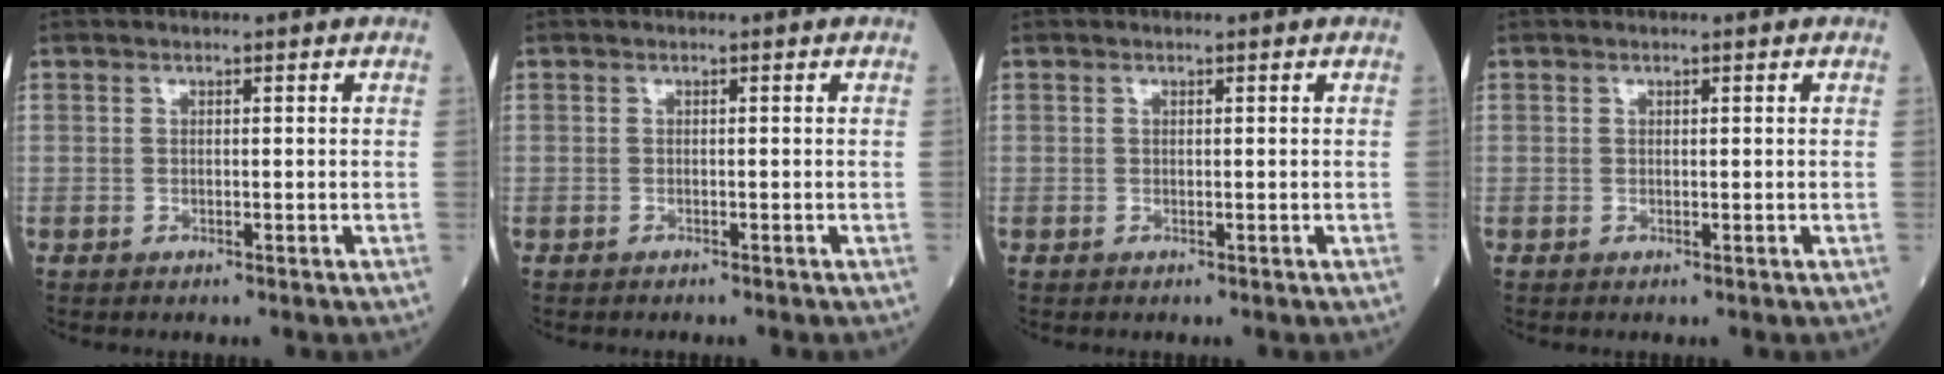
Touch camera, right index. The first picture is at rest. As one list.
[{"total": 0.7, "force": [-0.7, 0.1, 0.3], "torque": [-0.002, -0.001, -0.011]}, {"total": 0.0}, {"total": 0.0}]